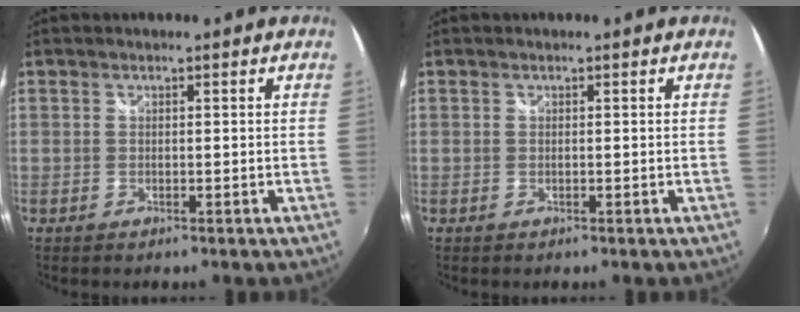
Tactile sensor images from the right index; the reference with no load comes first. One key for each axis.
{"total": 0.0}